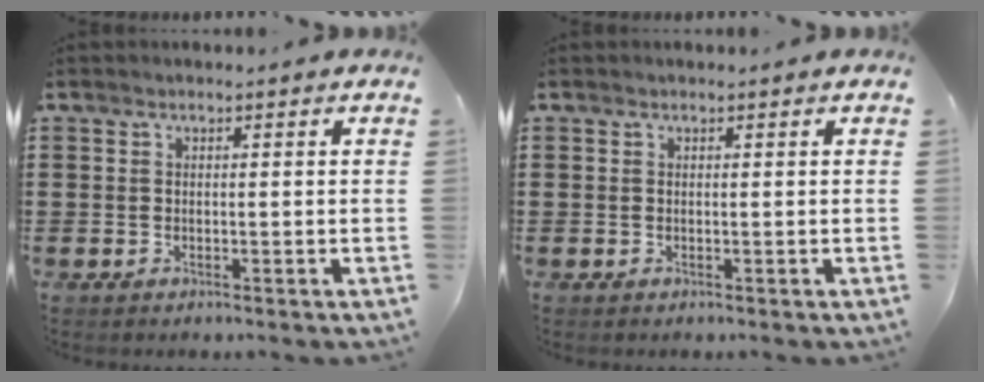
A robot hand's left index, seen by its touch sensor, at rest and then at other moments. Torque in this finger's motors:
{"motor_torque": [0.00, 0.00, 0.00, 0.00]}